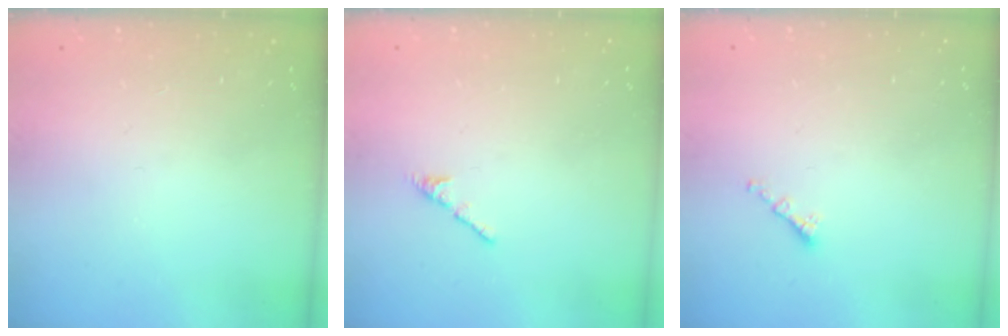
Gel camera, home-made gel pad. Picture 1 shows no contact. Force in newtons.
{"total": 2.7, "press": 2.6, "slide": 0.8}
{"total": 1.4, "press": 1.2, "slide": 0.6}